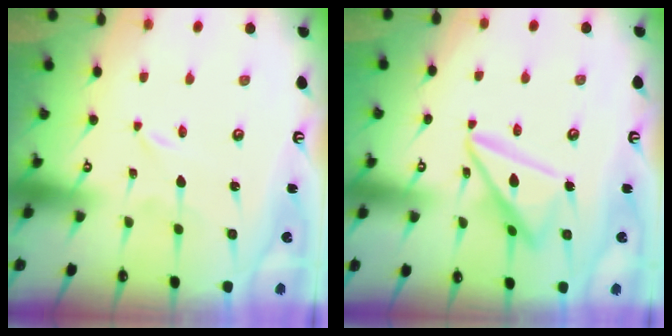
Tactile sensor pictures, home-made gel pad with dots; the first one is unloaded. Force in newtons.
{"total": 14.2, "press": 14.1, "slide": 1.5}